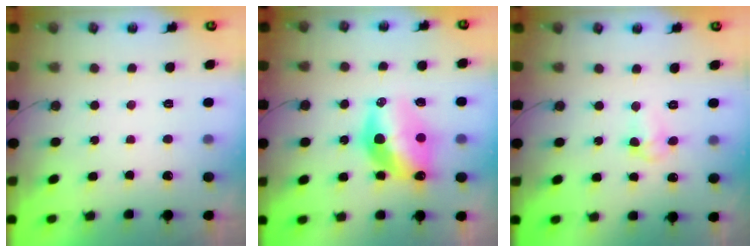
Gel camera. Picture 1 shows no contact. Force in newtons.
{"total": 12.7, "press": 12.7, "slide": 1.1}
{"total": 5.8, "press": 4.5, "slide": 3.7}